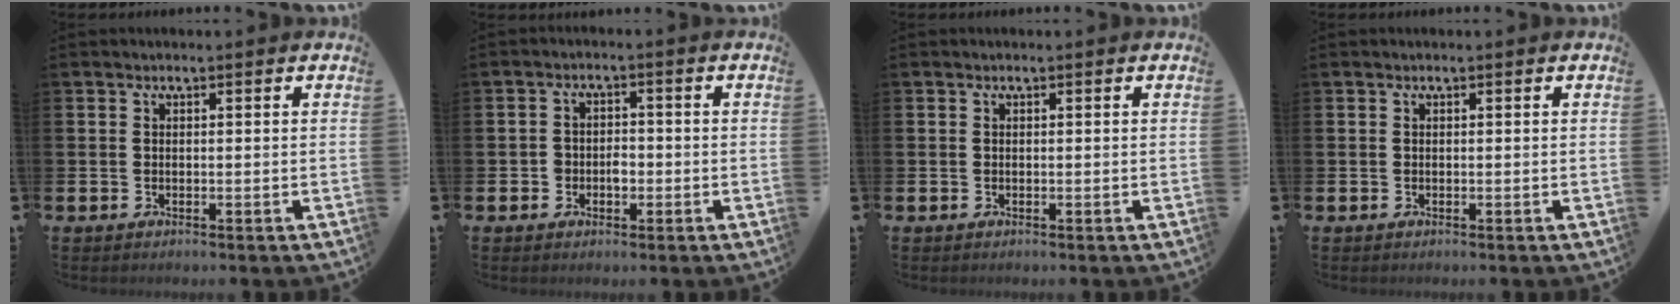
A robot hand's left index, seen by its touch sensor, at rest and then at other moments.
{"total": 2.4, "force": [-0.8, 1.9, 1.2], "torque": [-0.014, 0.000, -0.021]}
{"total": 0.0}
{"total": 0.0}